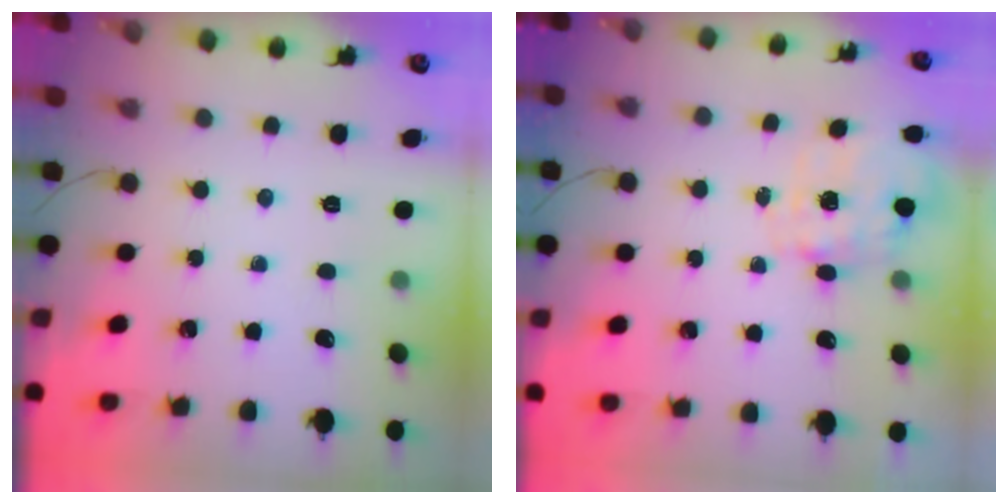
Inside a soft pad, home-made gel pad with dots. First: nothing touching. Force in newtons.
{"total": 3.8, "press": 3.7, "slide": 0.9}